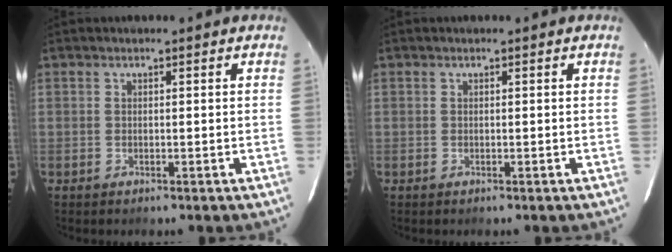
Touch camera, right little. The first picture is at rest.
{"total": 0.0}